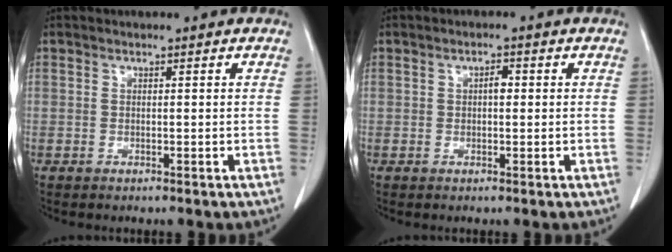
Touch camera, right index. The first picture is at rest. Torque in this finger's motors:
{"motor_torque": [0.20, -0.11, 0.02, 0.02]}